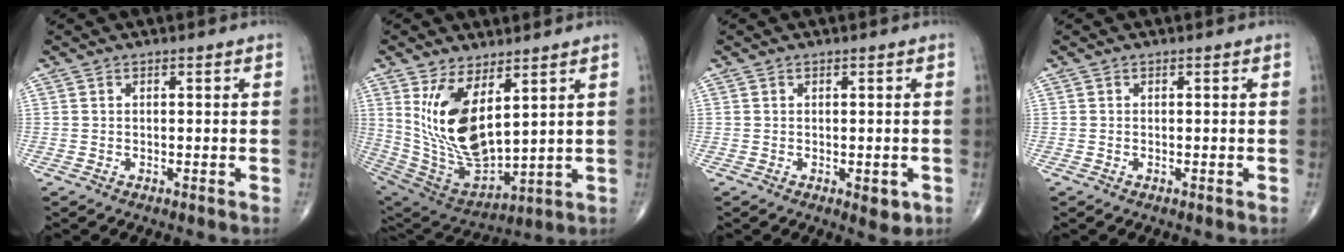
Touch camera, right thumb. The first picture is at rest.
{"total": 16.8, "force": [5.6, 7.8, 13.8], "torque": [-0.251, -0.035, 0.133]}
{"total": 2.8, "force": [-0.8, 1.4, 2.2], "torque": [-0.017, -0.003, -0.006]}
{"total": 0.0}